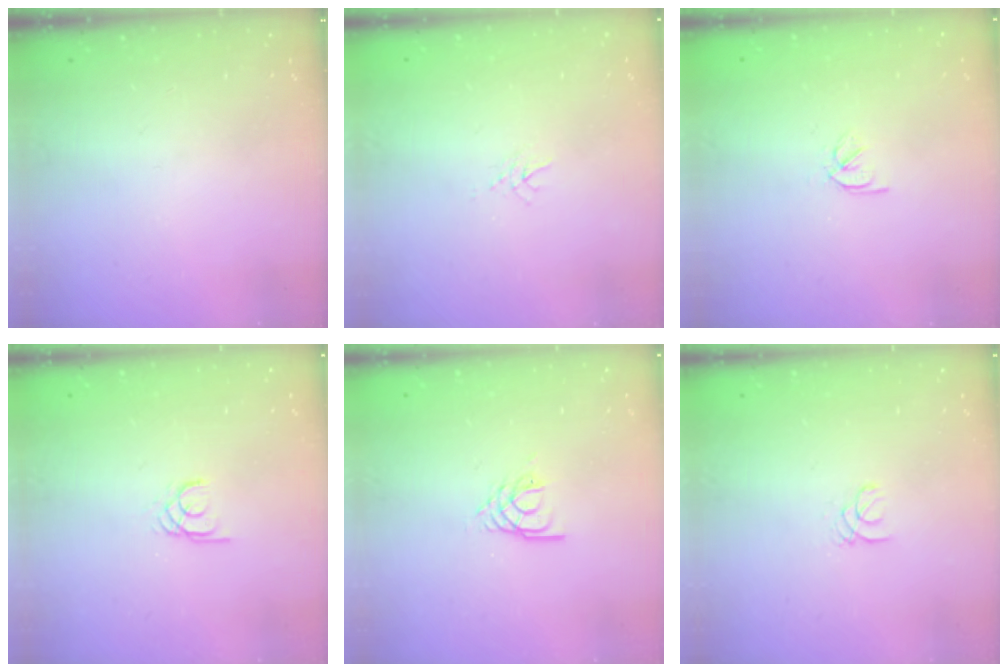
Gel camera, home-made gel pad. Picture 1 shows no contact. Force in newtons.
{"total": 3.3, "press": 3.3, "slide": 0.4}
{"total": 2.4, "press": 2.3, "slide": 0.7}
{"total": 1.5, "press": 1.5, "slide": 0.1}
{"total": 2.5, "press": 2.4, "slide": 0.4}
{"total": 1.0, "press": 1.0, "slide": 0.1}